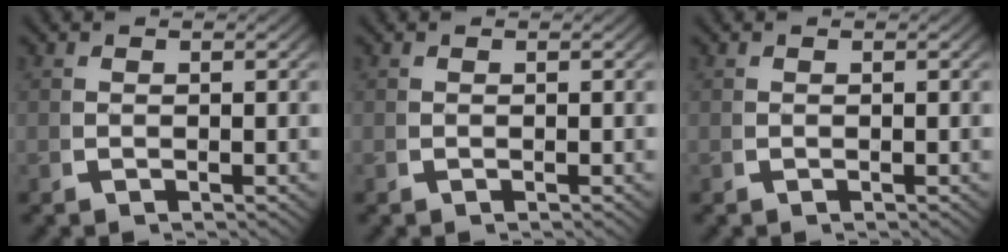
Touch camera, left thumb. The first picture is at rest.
{"total": 0.0}
{"total": 0.0}